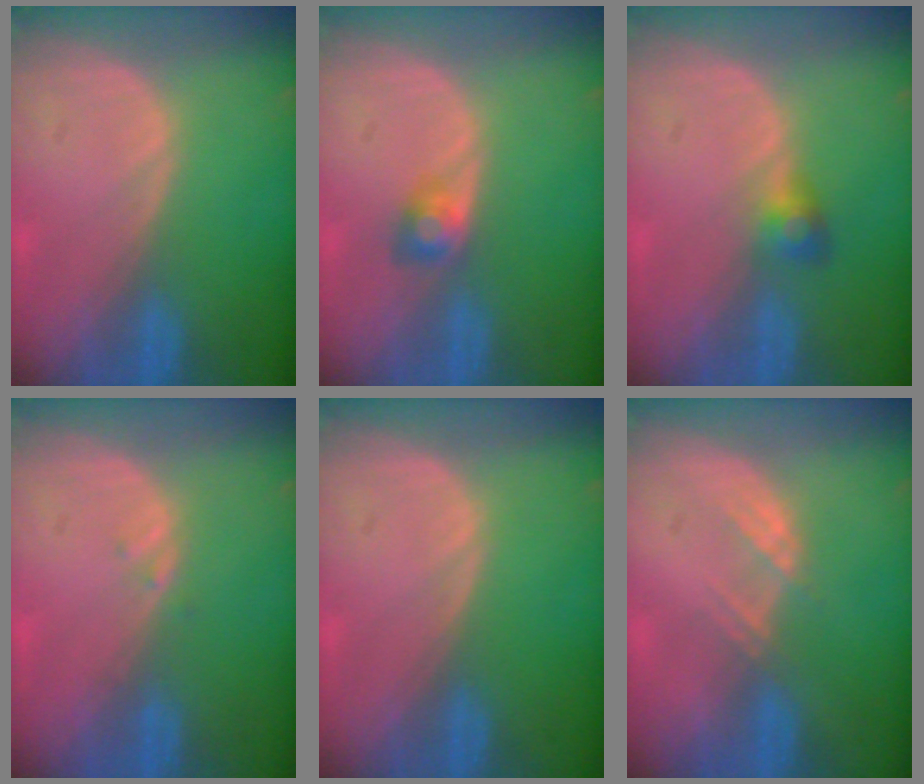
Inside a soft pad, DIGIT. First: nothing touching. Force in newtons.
{"total": 2.3, "press": 2.3, "slide": 0.2}
{"total": 2.5, "press": 2.5, "slide": 0.2}
{"total": 0.7, "press": 0.6, "slide": 0.3}
{"total": 0.0}
{"total": 2.3, "press": 2.1, "slide": 0.7}